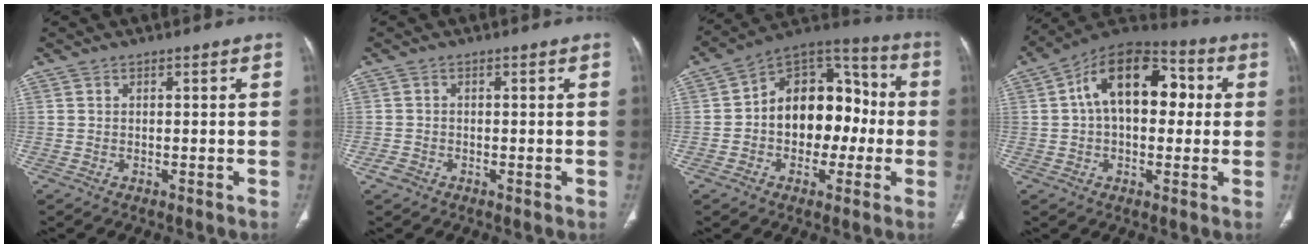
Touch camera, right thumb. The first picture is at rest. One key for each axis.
{"total": 1.6, "fx": -0.8, "fy": 1.2, "fz": 0.7, "tx": -0.011, "ty": 0.001, "tz": -0.017}
{"total": 17.3, "fx": -1.4, "fy": 12.0, "fz": 12.3, "tx": -0.135, "ty": 0.052, "tz": -0.032}
{"total": 16.7, "fx": 2.7, "fy": 10.3, "fz": 12.9, "tx": -0.169, "ty": 0.036, "tz": 0.033}